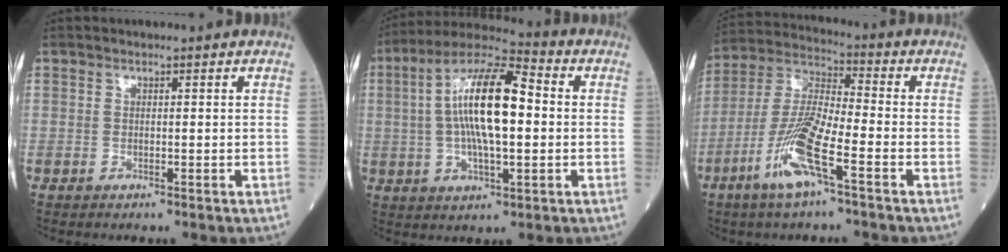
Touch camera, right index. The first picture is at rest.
{"total": 14.6, "force": [0.9, 3.8, 14.0], "torque": [-0.268, 0.022, 0.010]}
{"total": 11.7, "force": [-5.5, 1.3, 10.2], "torque": [-0.214, -0.008, -0.114]}